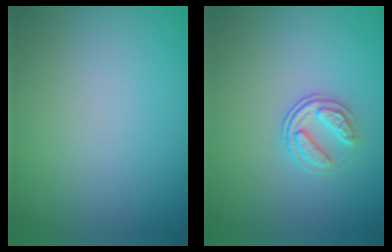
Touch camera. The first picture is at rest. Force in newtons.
{"total": 2.3, "press": 1.7, "slide": 1.6}